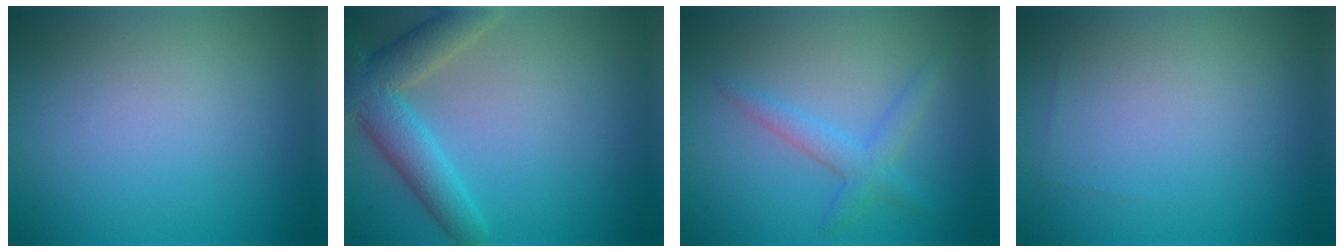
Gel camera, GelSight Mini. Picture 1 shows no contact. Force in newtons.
{"total": 5.4, "press": 5.4, "slide": 0.2}
{"total": 2.4, "press": 2.4, "slide": 0.2}
{"total": 0.0}